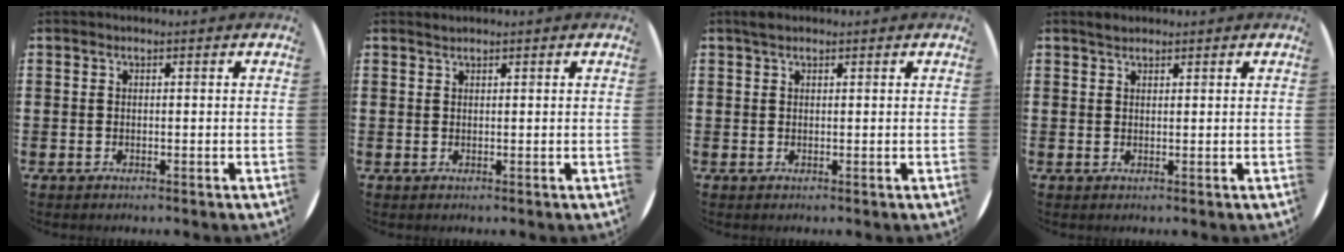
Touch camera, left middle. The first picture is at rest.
{"total": 0.5, "force": [0.5, -0.1, 0.0], "torque": [0.000, 0.000, 0.011]}
{"total": 1.1, "force": [0.9, 0.5, 0.4], "torque": [-0.003, 0.002, 0.014]}
{"total": 1.3, "force": [1.1, 0.4, 0.3], "torque": [0.000, 0.001, 0.019]}